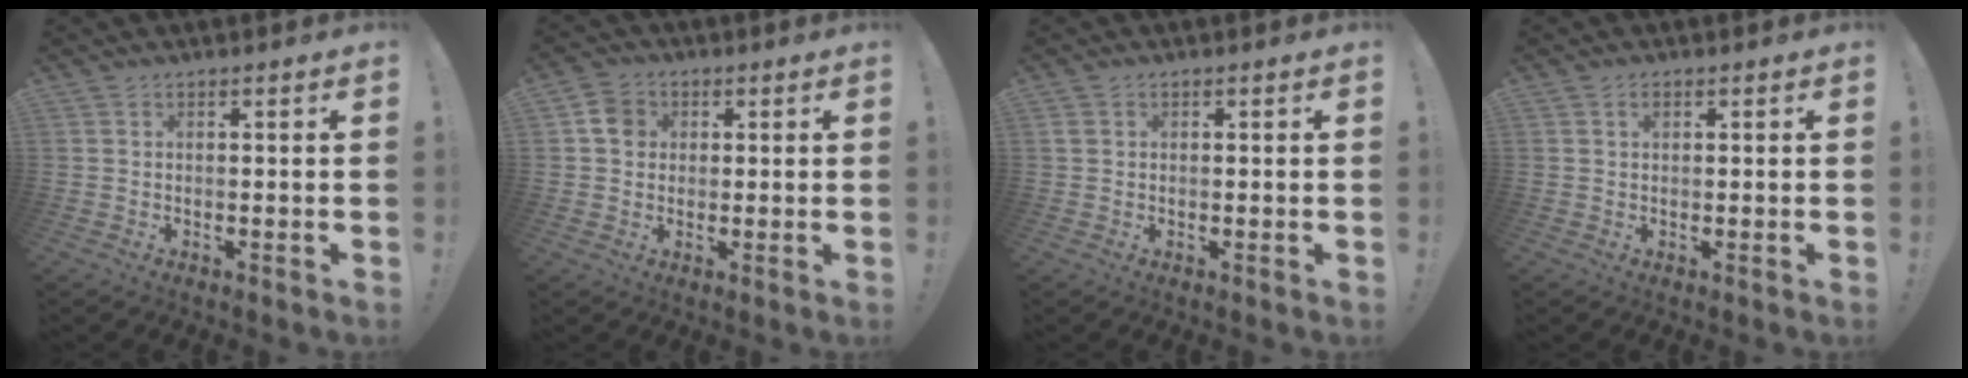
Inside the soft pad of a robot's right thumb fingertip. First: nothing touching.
{"total": 5.9, "force": [1.2, 5.1, 2.6], "torque": [-0.026, 0.005, 0.023]}
{"total": 1.1, "force": [0.2, 1.0, 0.3], "torque": [0.004, 0.001, 0.001]}
{"total": 0.9, "force": [0.5, 0.6, 0.6], "torque": [-0.005, 0.000, 0.007]}